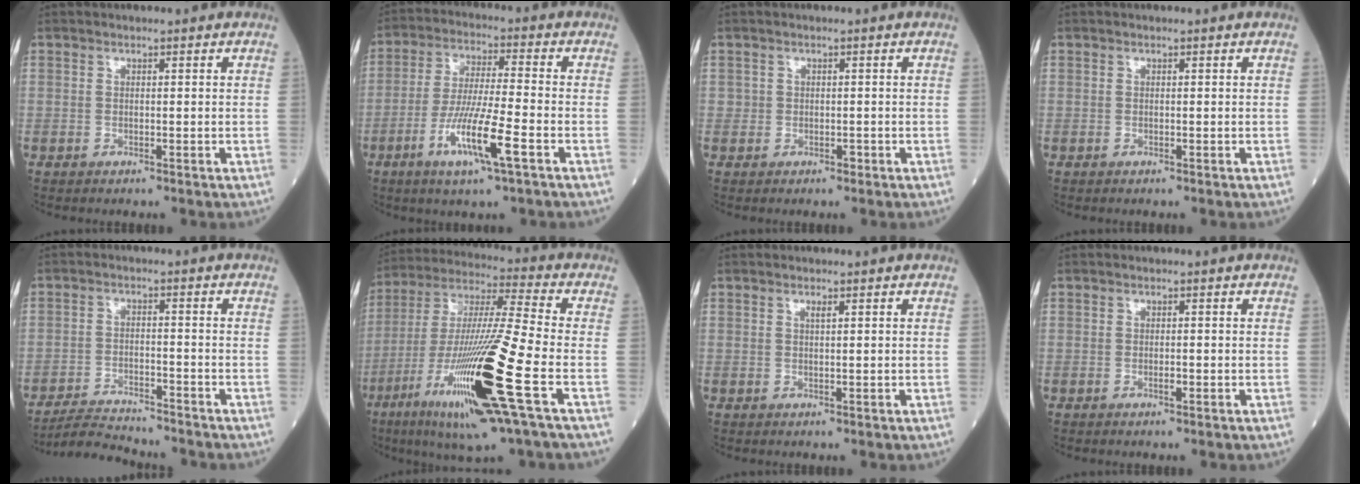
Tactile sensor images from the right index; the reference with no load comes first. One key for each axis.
{"total": 10.5, "fx": -4.5, "fy": 0.3, "fz": 9.5, "tx": -0.186, "ty": -0.014, "tz": -0.083}
{"total": 0.9, "fx": -0.2, "fy": 0.9, "fz": 0.2, "tx": -0.001, "ty": 0.004, "tz": -0.001}
{"total": 0.0}
{"total": 7.8, "fx": -7.6, "fy": 0.1, "fz": 1.9, "tx": -0.031, "ty": -0.010, "tz": -0.129}
{"total": 22.0, "fx": -8.1, "fy": 0.2, "fz": 20.4, "tx": -0.404, "ty": -0.037, "tz": -0.151}
{"total": 0.7, "fx": 0.4, "fy": 0.0, "fz": 0.5, "tx": -0.014, "ty": 0.000, "tz": 0.008}
{"total": 0.6, "fx": -0.2, "fy": 0.1, "fz": 0.5, "tx": -0.012, "ty": 0.001, "tz": -0.001}